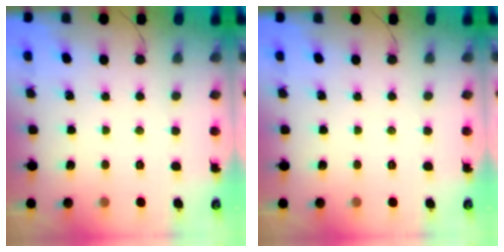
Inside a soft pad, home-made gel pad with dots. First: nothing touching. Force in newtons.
{"total": 0.0}